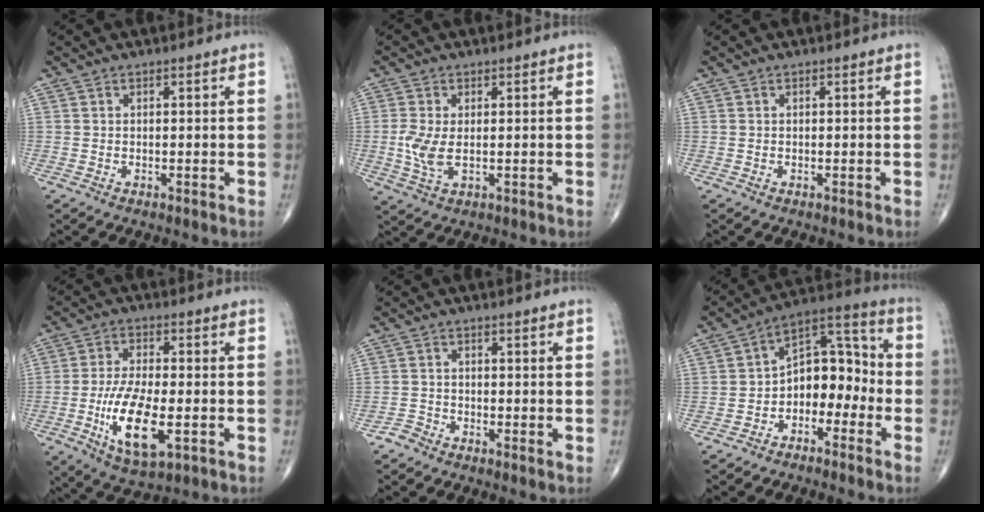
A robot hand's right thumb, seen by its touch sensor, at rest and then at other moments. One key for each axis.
{"total": 5.2, "fx": -0.2, "fy": 2.7, "fz": 4.5, "tx": -0.110, "ty": -0.012, "tz": -0.002}
{"total": 0.0}
{"total": 12.9, "fx": -3.4, "fy": 5.0, "fz": 11.4, "tx": -0.218, "ty": -0.005, "tz": -0.056}
{"total": 1.6, "fx": -1.4, "fy": 0.8, "fz": 0.4, "tx": -0.003, "ty": -0.003, "tz": -0.033}
{"total": 11.3, "fx": -3.2, "fy": 7.5, "fz": 7.8, "tx": -0.078, "ty": 0.060, "tz": -0.067}